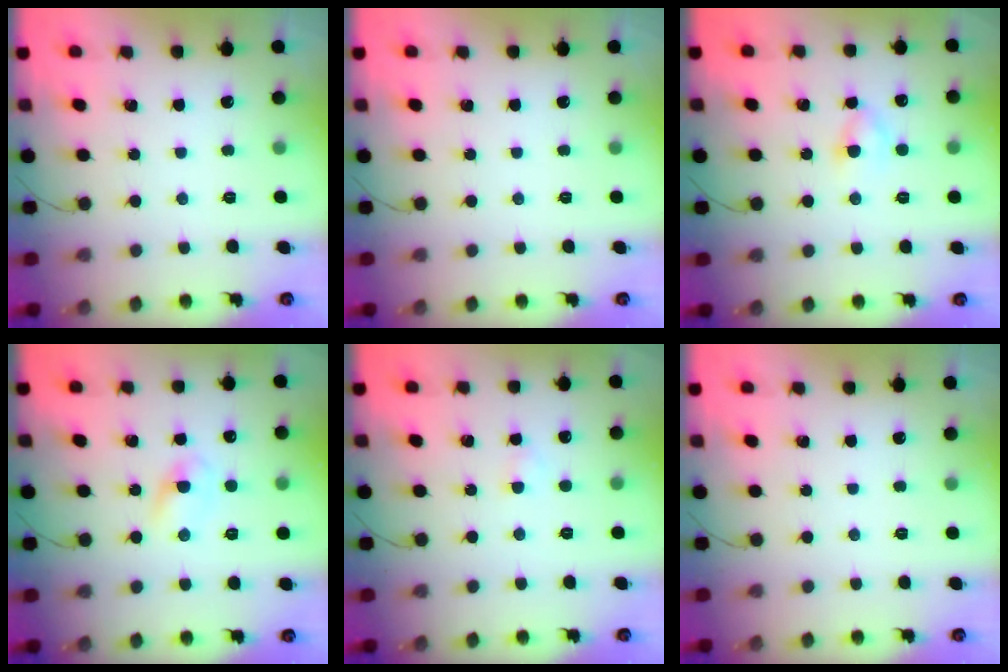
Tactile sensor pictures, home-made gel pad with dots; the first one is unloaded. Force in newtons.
{"total": 0.0}
{"total": 3.2, "press": 2.9, "slide": 1.4}
{"total": 2.9, "press": 2.6, "slide": 1.3}
{"total": 1.5, "press": 1.2, "slide": 0.8}
{"total": 0.0}